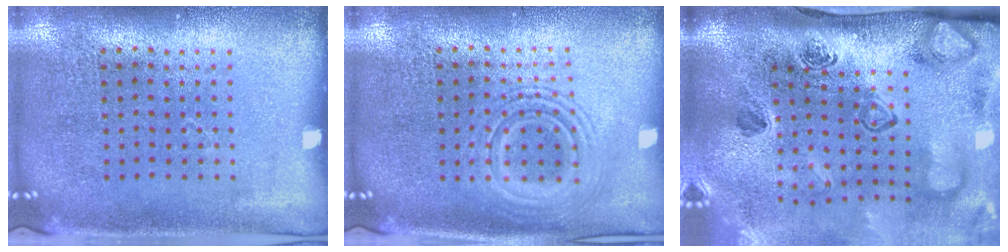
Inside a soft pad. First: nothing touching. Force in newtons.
{"total": 2.6, "press": 2.6, "slide": 0.5}
{"total": 4.3, "press": 3.0, "slide": 3.1}